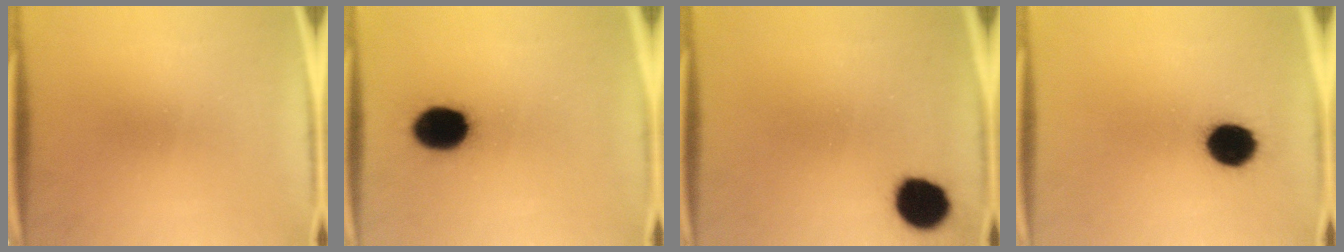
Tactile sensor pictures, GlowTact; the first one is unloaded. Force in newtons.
{"total": 13.2}
{"total": 9.8}
{"total": 9.9}